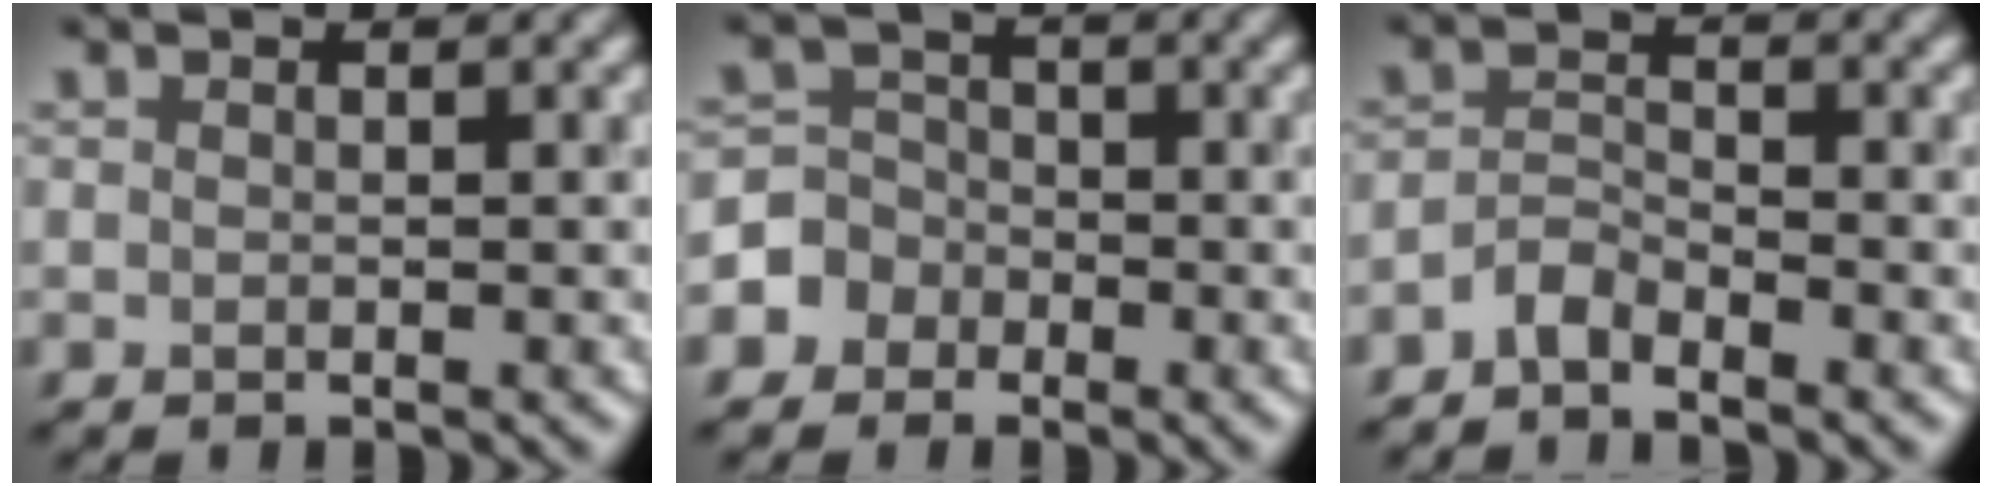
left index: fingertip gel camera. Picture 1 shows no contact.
{"total": 3.3, "force": [-1.6, 2.9, 0.1], "torque": [0.024, 0.009, -0.048]}
{"total": 1.8, "force": [-1.7, 0.4, 0.6], "torque": [-0.013, 0.010, -0.039]}